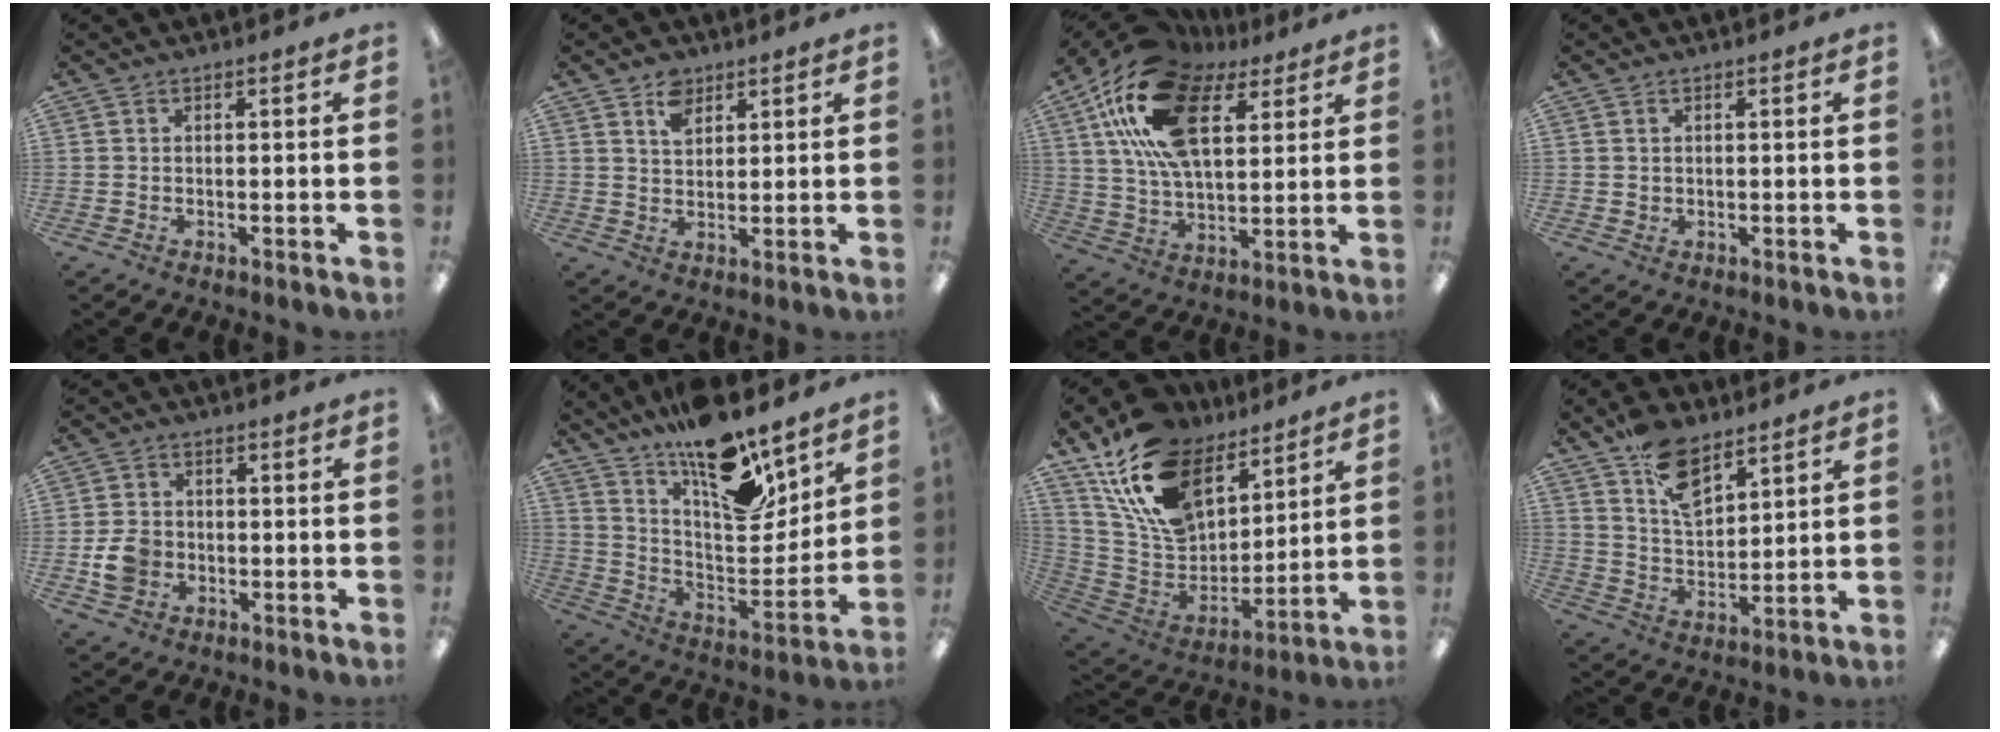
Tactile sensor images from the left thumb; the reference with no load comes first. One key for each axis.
{"total": 5.4, "fx": 3.7, "fy": 3.3, "fz": 2.3, "tx": -0.041, "ty": -0.008, "tz": 0.067}
{"total": 23.7, "fx": 11.6, "fy": 12.5, "fz": 16.5, "tx": -0.322, "ty": -0.037, "tz": 0.201}
{"total": 1.1, "fx": 0.6, "fy": 0.9, "fz": 0.0, "tx": -0.001, "ty": 0.003, "tz": 0.010}
{"total": 6.6, "fx": -1.6, "fy": 5.6, "fz": 3.2, "tx": -0.065, "ty": 0.008, "tz": -0.030}
{"total": 18.2, "fx": 13.7, "fy": 6.9, "fz": 9.8, "tx": -0.157, "ty": -0.102, "tz": 0.238}
{"total": 20.4, "fx": 12.8, "fy": 11.9, "fz": 10.5, "tx": -0.218, "ty": -0.061, "tz": 0.242}
{"total": 11.9, "fx": 7.7, "fy": 6.2, "fz": 6.6, "tx": -0.109, "ty": -0.037, "tz": 0.140}